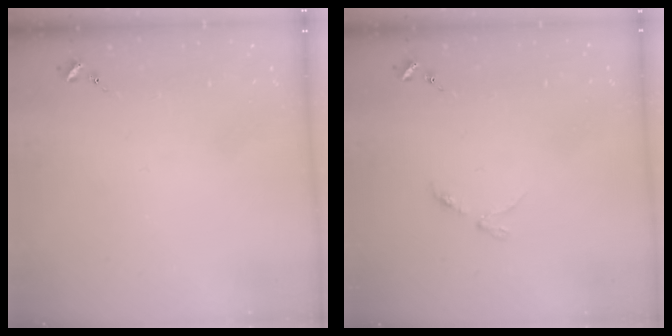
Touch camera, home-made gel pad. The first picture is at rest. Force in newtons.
{"total": 2.9, "press": 2.8, "slide": 0.4}